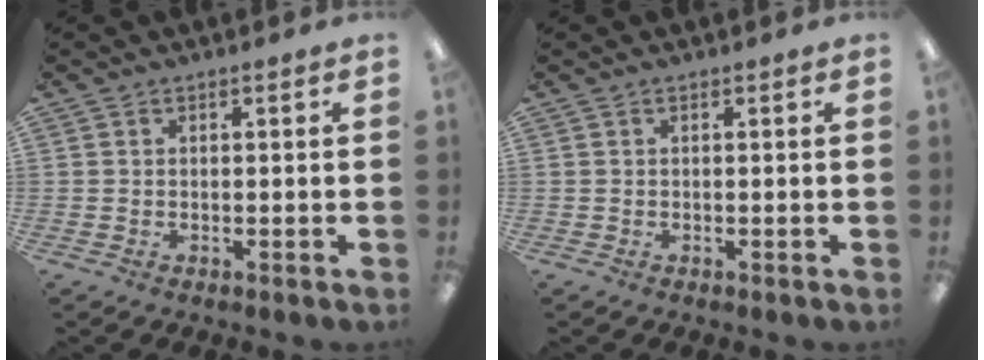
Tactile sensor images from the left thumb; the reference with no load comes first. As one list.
[{"total": 0.0}]